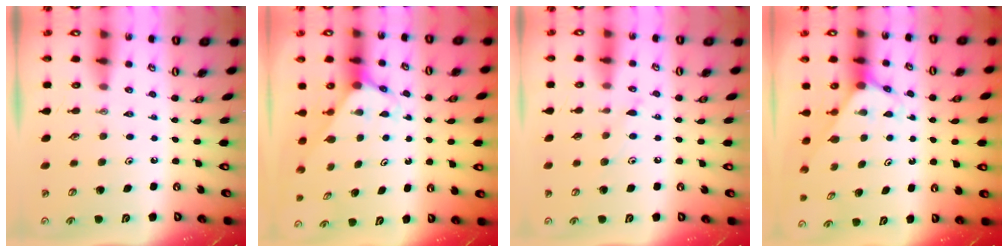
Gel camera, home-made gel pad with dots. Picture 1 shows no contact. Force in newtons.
{"total": 2.6, "press": 2.6, "slide": 0.1}
{"total": 6.0, "press": 6.0, "slide": 0.2}
{"total": 2.6, "press": 2.6, "slide": 0.2}